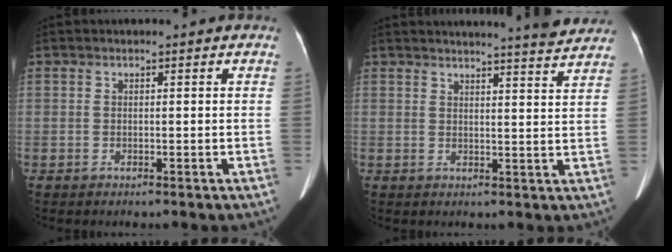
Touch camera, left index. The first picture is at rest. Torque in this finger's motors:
{"motor_torque": [0.10, -0.56, 0.10, 0.07]}